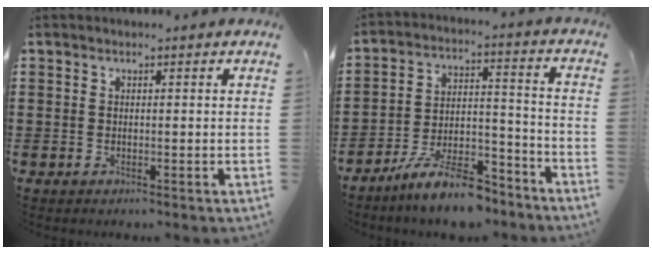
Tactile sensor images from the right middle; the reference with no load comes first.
{"total": 10.4, "force": [-8.8, 1.9, 5.2], "torque": [-0.093, 0.027, -0.167]}